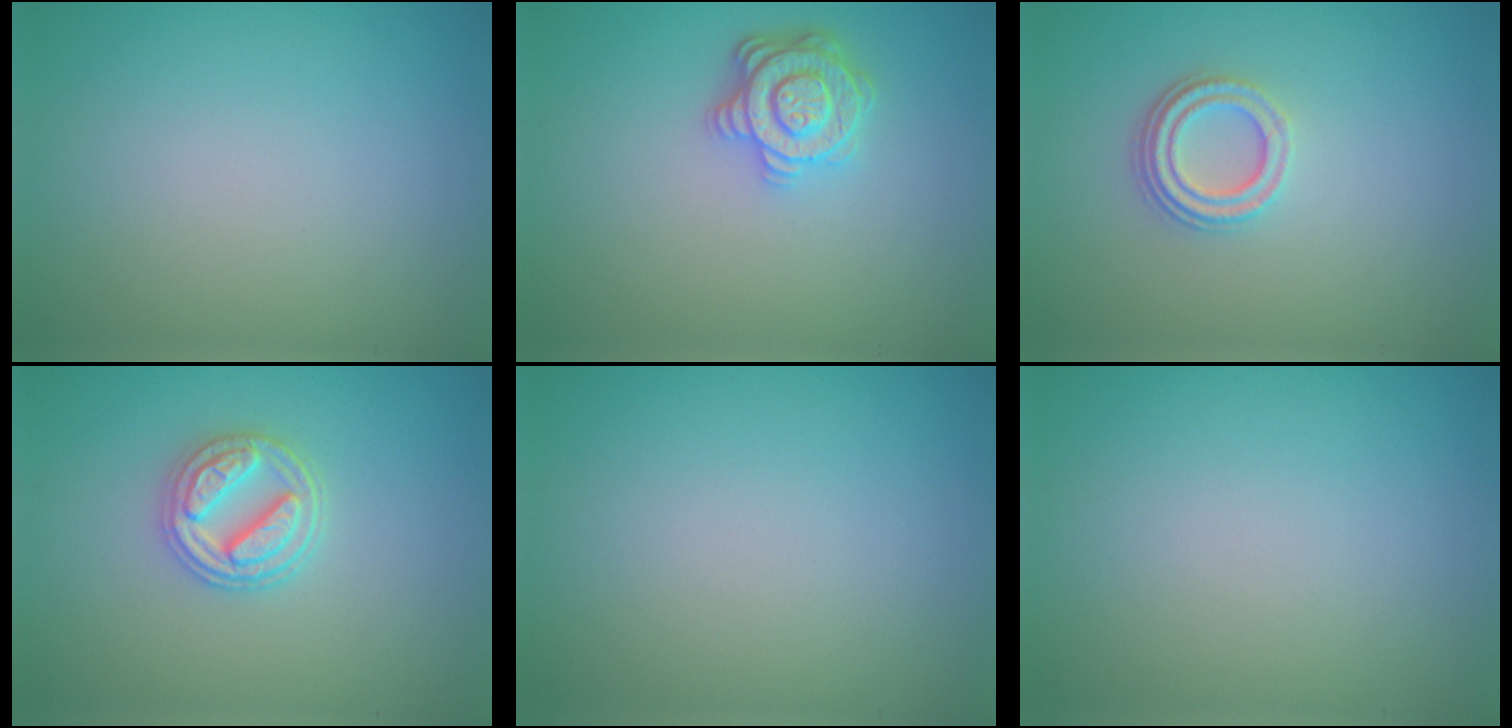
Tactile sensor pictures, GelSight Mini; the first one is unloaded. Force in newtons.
{"total": 3.6, "press": 3.3, "slide": 1.5}
{"total": 3.2, "press": 2.4, "slide": 2.1}
{"total": 3.6, "press": 3.3, "slide": 1.4}
{"total": 0.0}
{"total": 0.0}